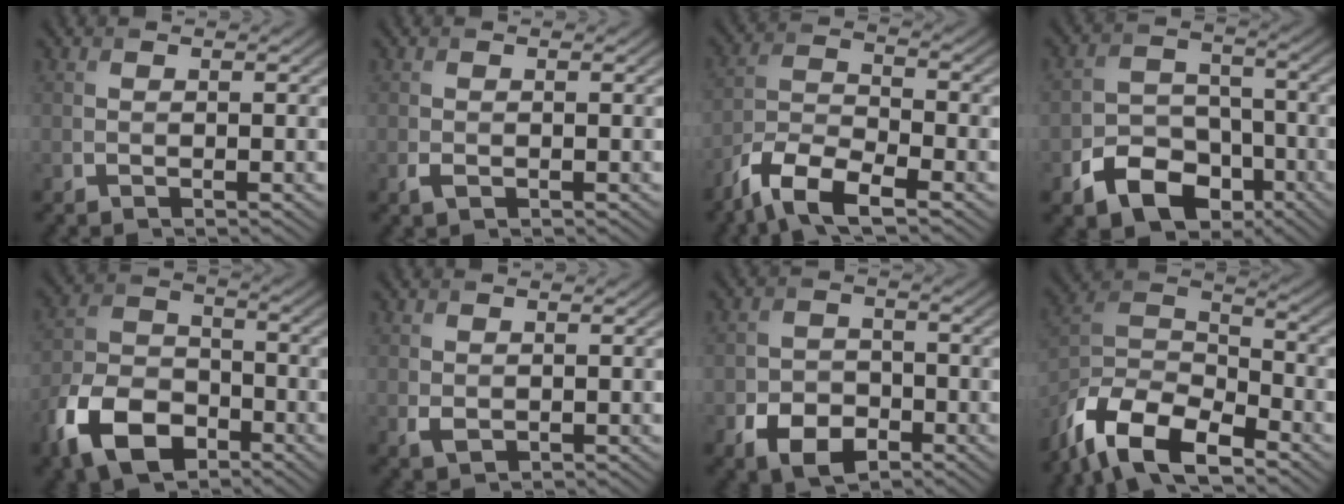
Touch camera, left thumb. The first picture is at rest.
{"total": 1.0, "force": [-0.4, 0.6, 0.7], "torque": [-0.016, -0.003, -0.007]}
{"total": 8.0, "force": [-5.7, 2.5, 5.1], "torque": [-0.103, -0.005, -0.124]}
{"total": 9.2, "force": [-4.9, 6.2, 4.6], "torque": [-0.090, -0.020, -0.090]}
{"total": 11.1, "force": [-6.2, 6.6, 6.5], "torque": [-0.149, -0.013, -0.135]}
{"total": 1.3, "force": [0.2, 1.0, 0.9], "torque": [-0.023, -0.004, 0.009]}
{"total": 5.8, "force": [-3.0, 4.0, 3.1], "torque": [-0.061, -0.012, -0.056]}
{"total": 12.9, "force": [-9.0, 5.2, 7.6], "torque": [-0.166, -0.014, -0.182]}